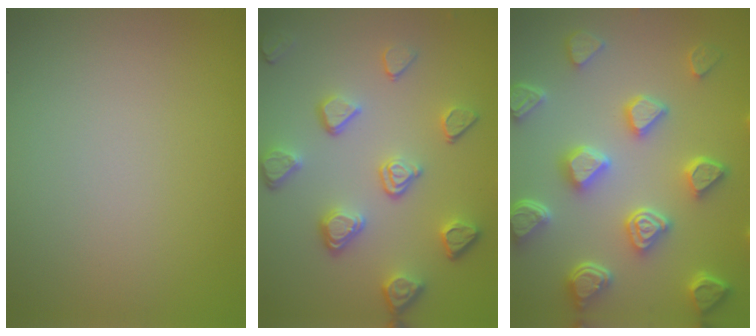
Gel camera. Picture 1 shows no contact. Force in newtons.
{"total": 5.0, "press": 3.7, "slide": 3.3}
{"total": 7.2, "press": 5.8, "slide": 4.4}